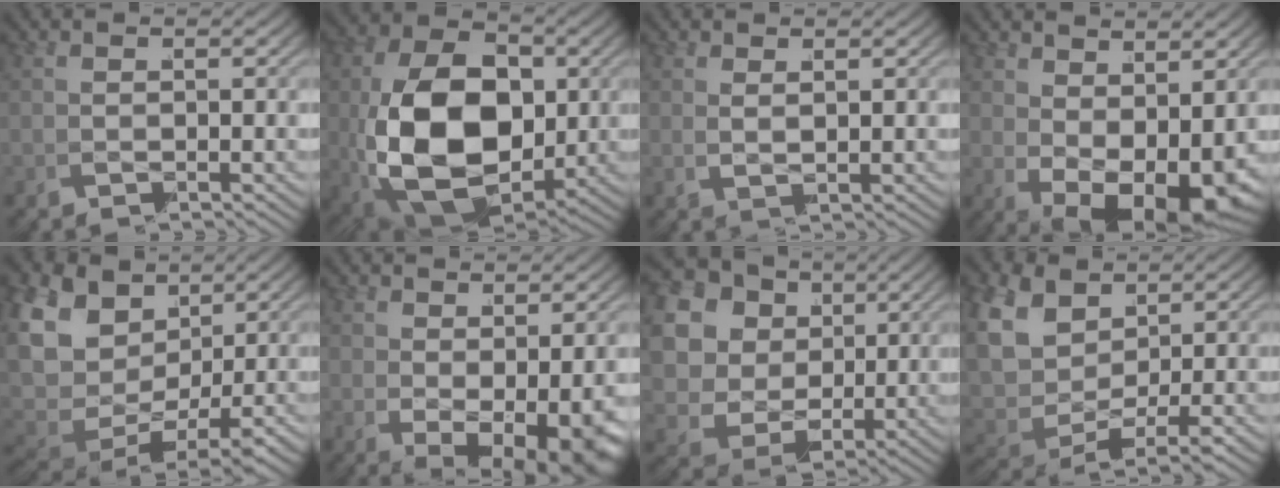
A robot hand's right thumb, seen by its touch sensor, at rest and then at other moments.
{"total": 17.2, "force": [-2.4, 11.9, 12.2], "torque": [-0.273, -0.061, -0.014]}
{"total": 1.0, "force": [1.0, -0.3, 0.0], "torque": [0.013, 0.007, 0.017]}
{"total": 11.5, "force": [-3.2, 7.0, 8.5], "torque": [-0.144, -0.039, -0.034]}
{"total": 12.9, "force": [1.1, 10.0, 8.1], "torque": [-0.216, -0.033, 0.029]}
{"total": 8.5, "force": [-2.5, 5.0, 6.4], "torque": [-0.094, -0.026, -0.029]}
{"total": 16.0, "force": [2.3, 13.6, 8.0], "torque": [-0.194, -0.010, 0.020]}
{"total": 8.8, "force": [1.4, 6.7, 5.5], "torque": [-0.156, -0.017, 0.033]}